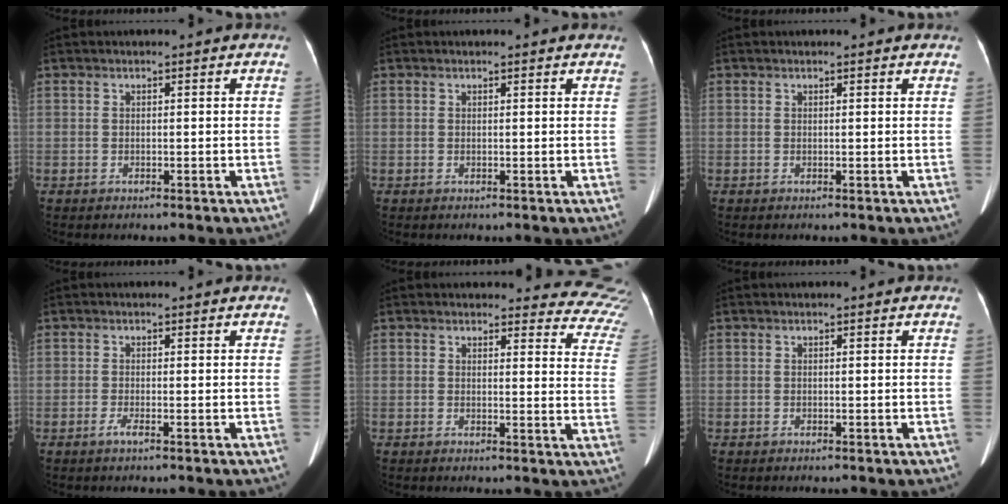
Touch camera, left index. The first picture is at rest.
{"total": 1.4, "force": [1.4, 0.3, 0.3], "torque": [-0.012, 0.008, 0.010]}
{"total": 1.2, "force": [1.1, 0.2, 0.3], "torque": [-0.011, 0.009, 0.010]}
{"total": 0.9, "force": [-0.5, 0.0, 0.8], "torque": [-0.017, -0.001, -0.012]}
{"total": 13.1, "force": [12.8, 2.3, 0.2], "torque": [0.053, -0.102, 0.086]}
{"total": 0.0}